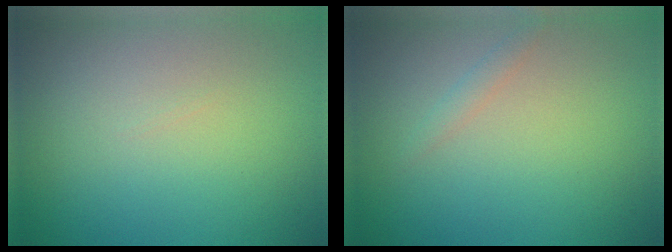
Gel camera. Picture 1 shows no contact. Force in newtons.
{"total": 0.9, "press": 0.9, "slide": 0.0}